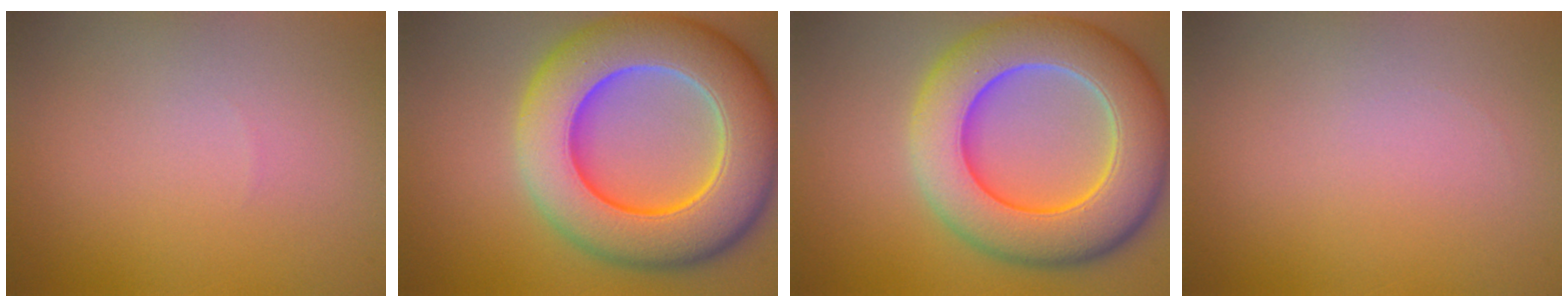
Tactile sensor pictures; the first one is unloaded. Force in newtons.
{"total": 13.3, "press": 13.1, "slide": 2.1}
{"total": 11.4, "press": 11.4, "slide": 0.6}
{"total": 0.0}